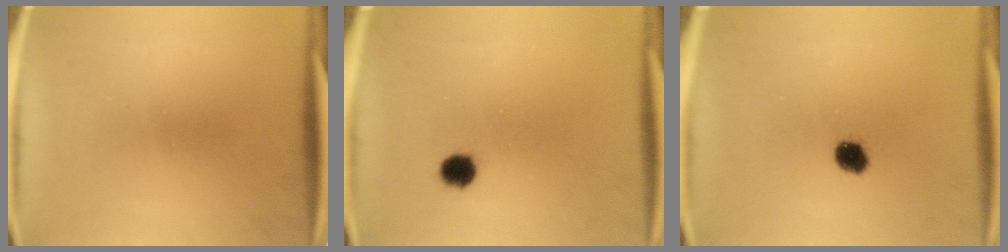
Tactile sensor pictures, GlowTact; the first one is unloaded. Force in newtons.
{"total": 3.3}
{"total": 4.0}